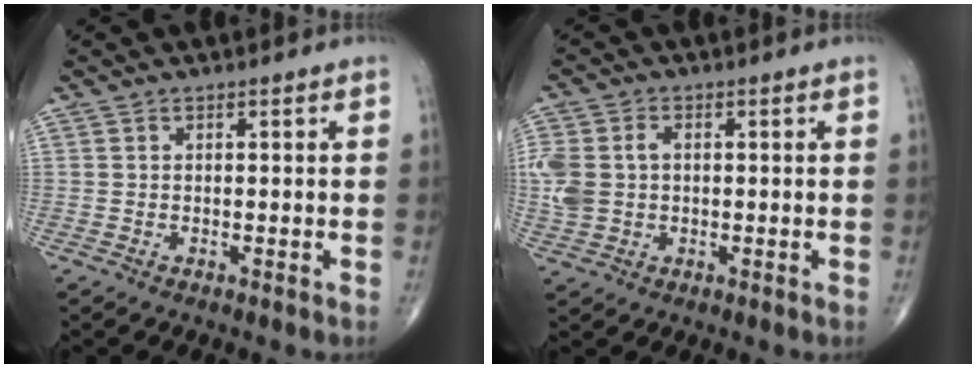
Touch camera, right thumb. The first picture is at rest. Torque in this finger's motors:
{"motor_torque": [0.09, 0.13, 0.49, 0.22, 0.13]}